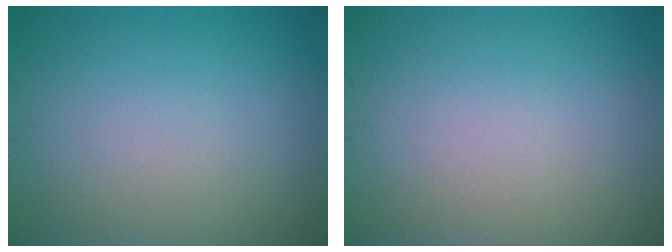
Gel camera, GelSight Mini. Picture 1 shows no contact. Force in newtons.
{"total": 0.0}